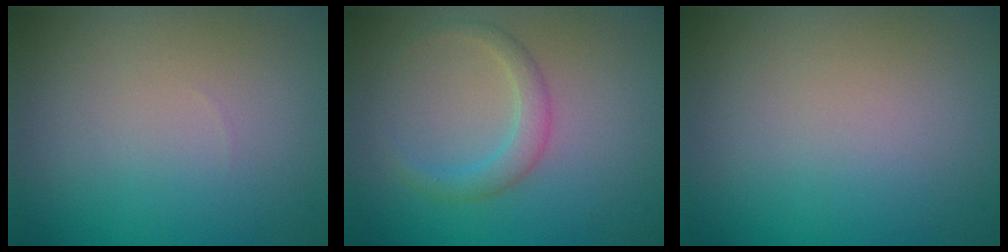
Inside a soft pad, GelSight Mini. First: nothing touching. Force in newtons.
{"total": 2.0, "press": 2.0, "slide": 0.2}
{"total": 0.0}